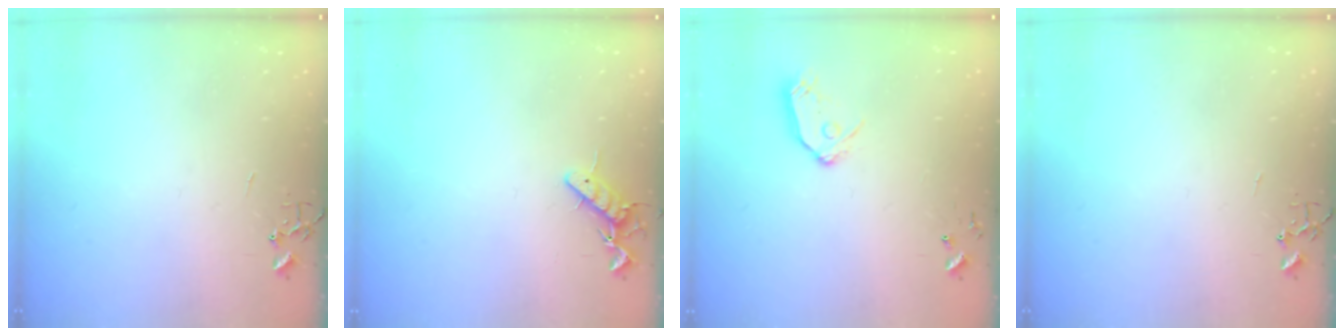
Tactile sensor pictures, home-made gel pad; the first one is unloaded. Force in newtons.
{"total": 8.6, "press": 8.5, "slide": 1.3}
{"total": 9.2, "press": 9.1, "slide": 0.8}
{"total": 0.0}